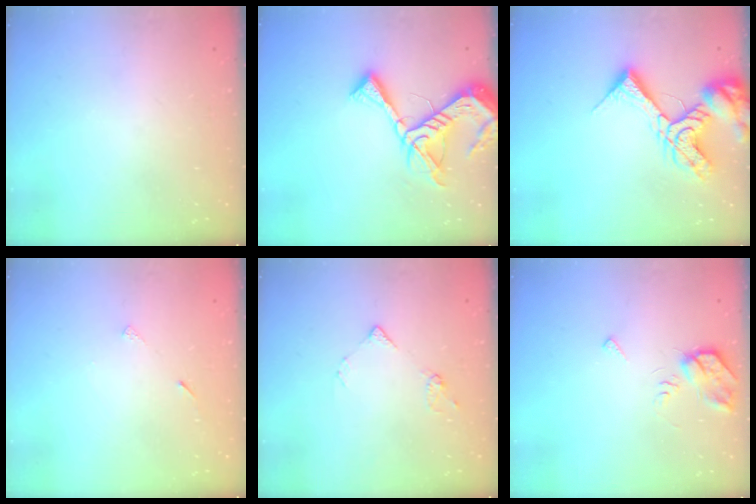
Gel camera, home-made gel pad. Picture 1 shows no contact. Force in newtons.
{"total": 15.3, "press": 15.2, "slide": 1.5}
{"total": 15.1, "press": 15.0, "slide": 1.7}
{"total": 3.9, "press": 3.8, "slide": 0.6}
{"total": 6.1, "press": 6.1, "slide": 0.8}
{"total": 6.6, "press": 6.6, "slide": 0.6}